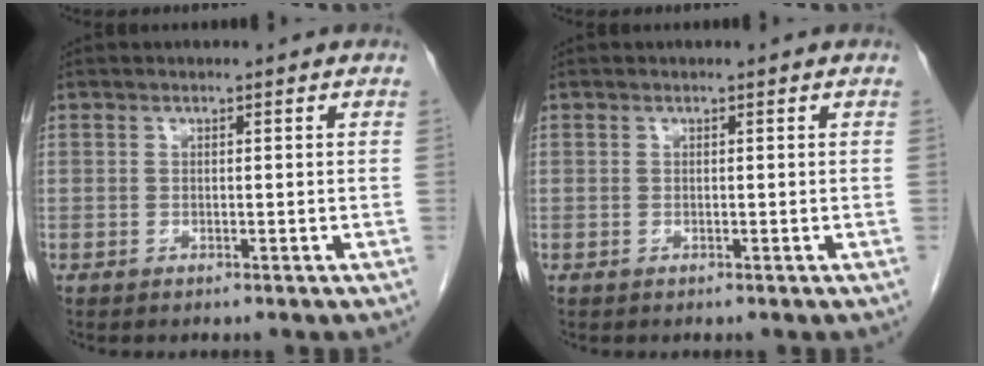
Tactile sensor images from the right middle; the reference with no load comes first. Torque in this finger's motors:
{"motor_torque": [0.00, 0.00, 0.02, 0.01]}